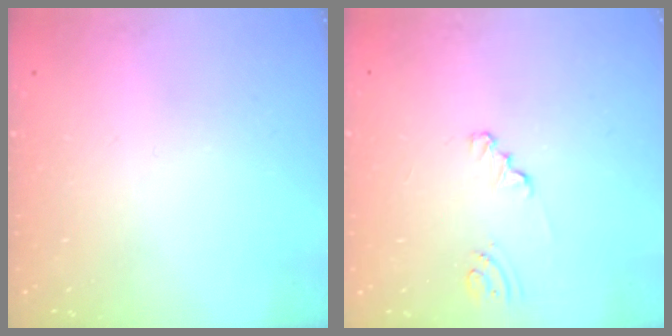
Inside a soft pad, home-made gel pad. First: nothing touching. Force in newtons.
{"total": 1.3, "press": 1.3, "slide": 0.1}